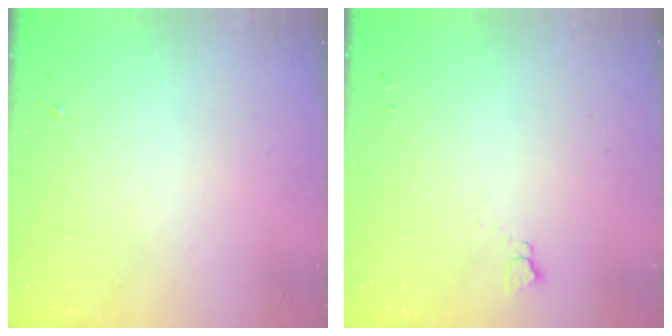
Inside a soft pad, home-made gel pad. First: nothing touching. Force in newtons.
{"total": 2.7, "press": 2.7, "slide": 0.3}